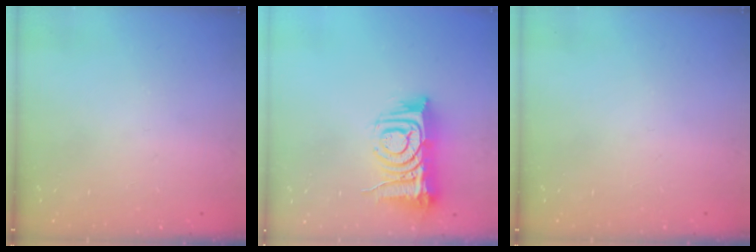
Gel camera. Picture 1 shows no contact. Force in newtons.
{"total": 12.8, "press": 12.7, "slide": 1.6}
{"total": 0.0}